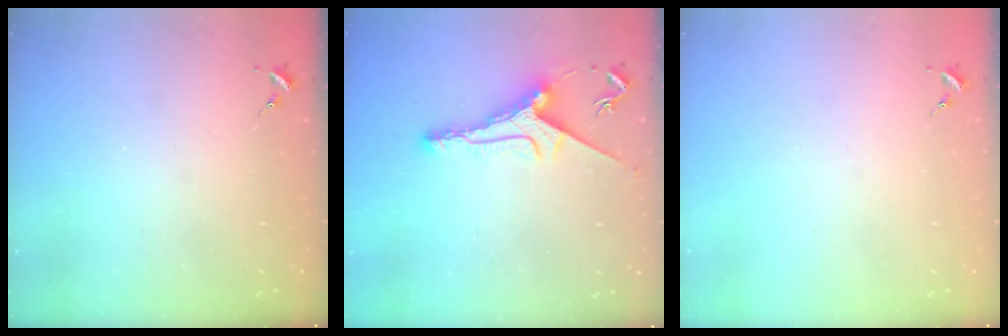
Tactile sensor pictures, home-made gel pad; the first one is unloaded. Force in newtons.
{"total": 9.7, "press": 9.7, "slide": 0.8}
{"total": 0.0}